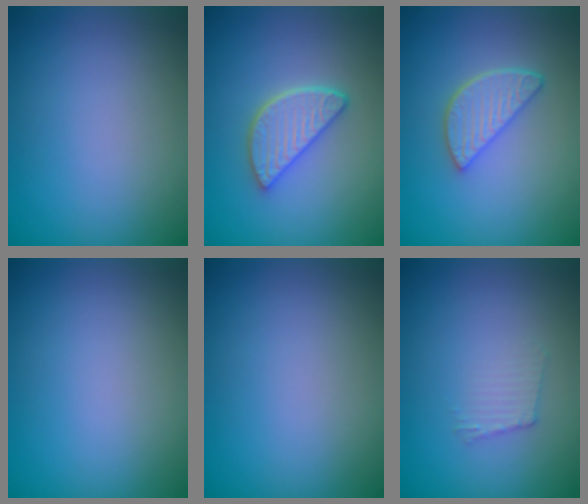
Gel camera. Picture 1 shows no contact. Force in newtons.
{"total": 3.8, "press": 3.2, "slide": 2.1}
{"total": 3.5, "press": 2.9, "slide": 2.0}
{"total": 0.0}
{"total": 0.0}
{"total": 1.2, "press": 1.2, "slide": 0.2}